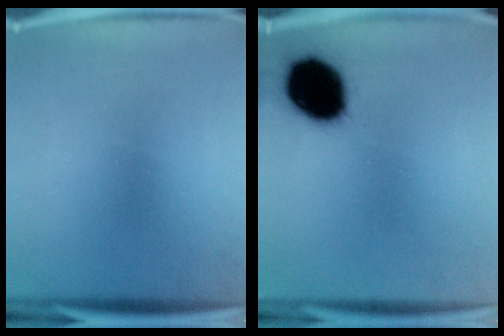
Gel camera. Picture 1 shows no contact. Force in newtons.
{"total": 18.3}